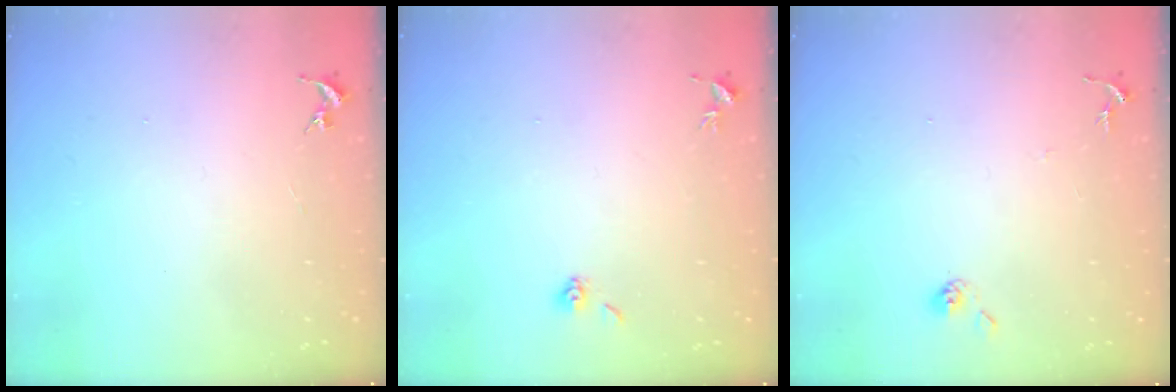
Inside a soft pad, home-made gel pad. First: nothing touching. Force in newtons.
{"total": 3.7, "press": 3.5, "slide": 1.4}
{"total": 5.9, "press": 5.9, "slide": 0.5}